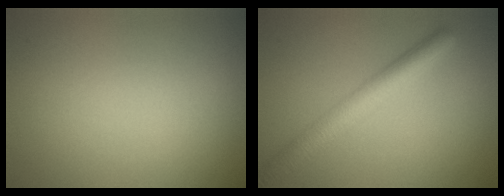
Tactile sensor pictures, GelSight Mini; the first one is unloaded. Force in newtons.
{"total": 4.3, "press": 4.3, "slide": 0.1}